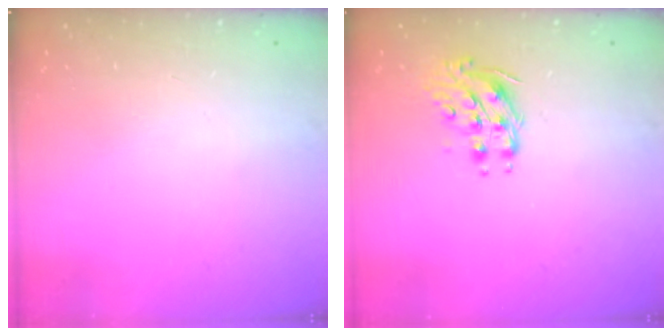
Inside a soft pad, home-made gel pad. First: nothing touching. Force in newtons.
{"total": 9.0, "press": 9.0, "slide": 0.1}